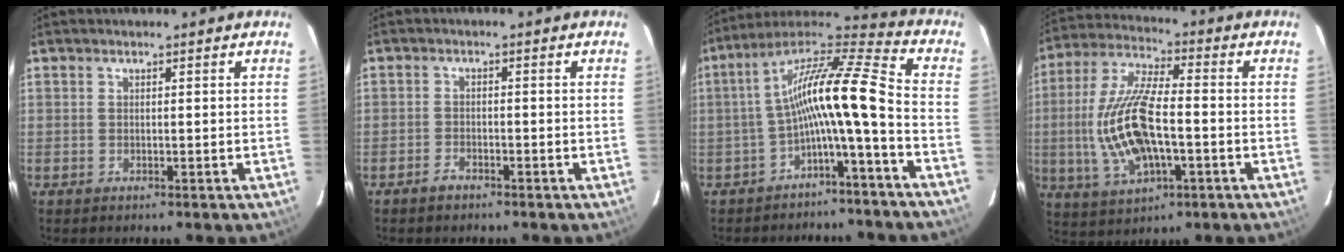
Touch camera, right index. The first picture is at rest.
{"total": 2.2, "force": [-1.8, 1.0, 0.7], "torque": [-0.020, 0.004, -0.032]}
{"total": 14.4, "force": [-3.8, 0.8, 13.8], "torque": [-0.254, 0.015, -0.075]}
{"total": 16.0, "force": [-2.8, 6.3, 14.4], "torque": [-0.304, -0.002, -0.046]}